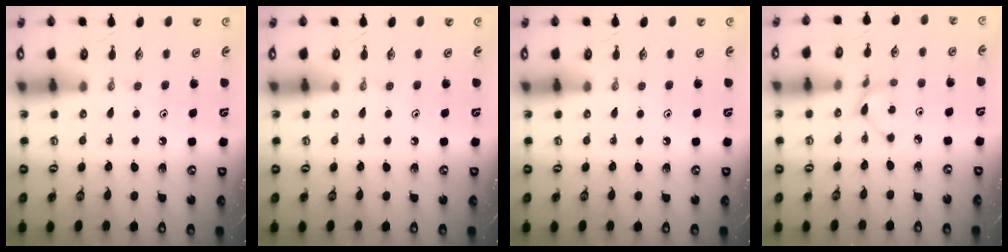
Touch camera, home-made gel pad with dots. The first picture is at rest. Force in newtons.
{"total": 0.0}
{"total": 0.0}
{"total": 2.1, "press": 2.1, "slide": 0.3}